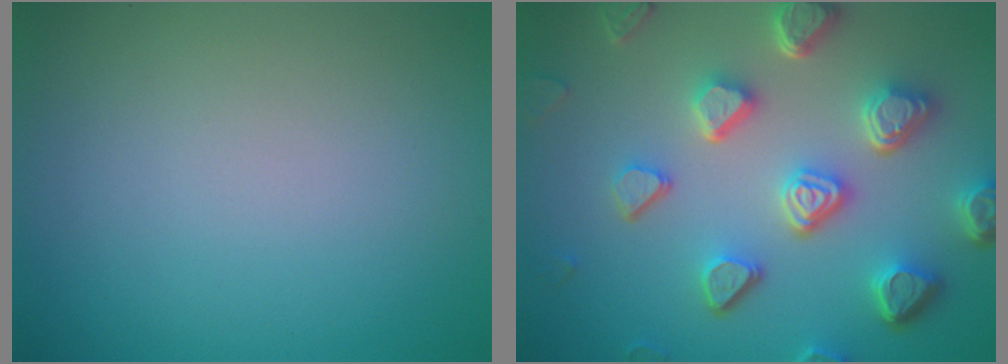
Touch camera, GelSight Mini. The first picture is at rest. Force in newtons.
{"total": 7.1, "press": 5.5, "slide": 4.5}